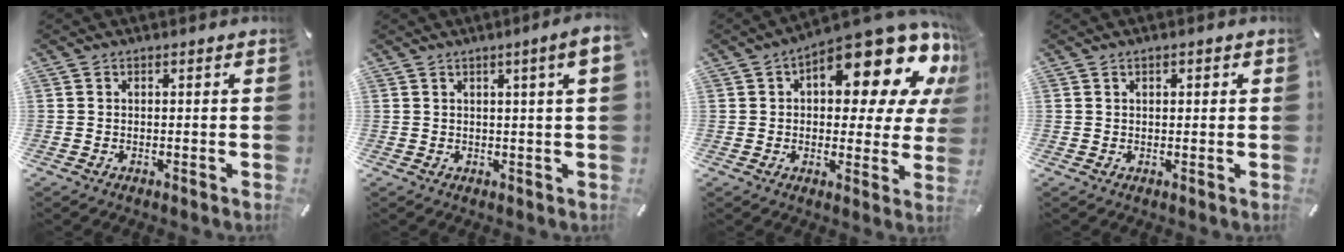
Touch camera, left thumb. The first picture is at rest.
{"total": 4.9, "force": [1.6, 0.2, 4.6], "torque": [-0.078, -0.003, 0.024]}
{"total": 18.0, "force": [10.1, 7.3, 13.0], "torque": [-0.164, -0.091, 0.158]}
{"total": 1.4, "force": [0.5, 0.8, 1.1], "torque": [-0.023, 0.006, 0.007]}